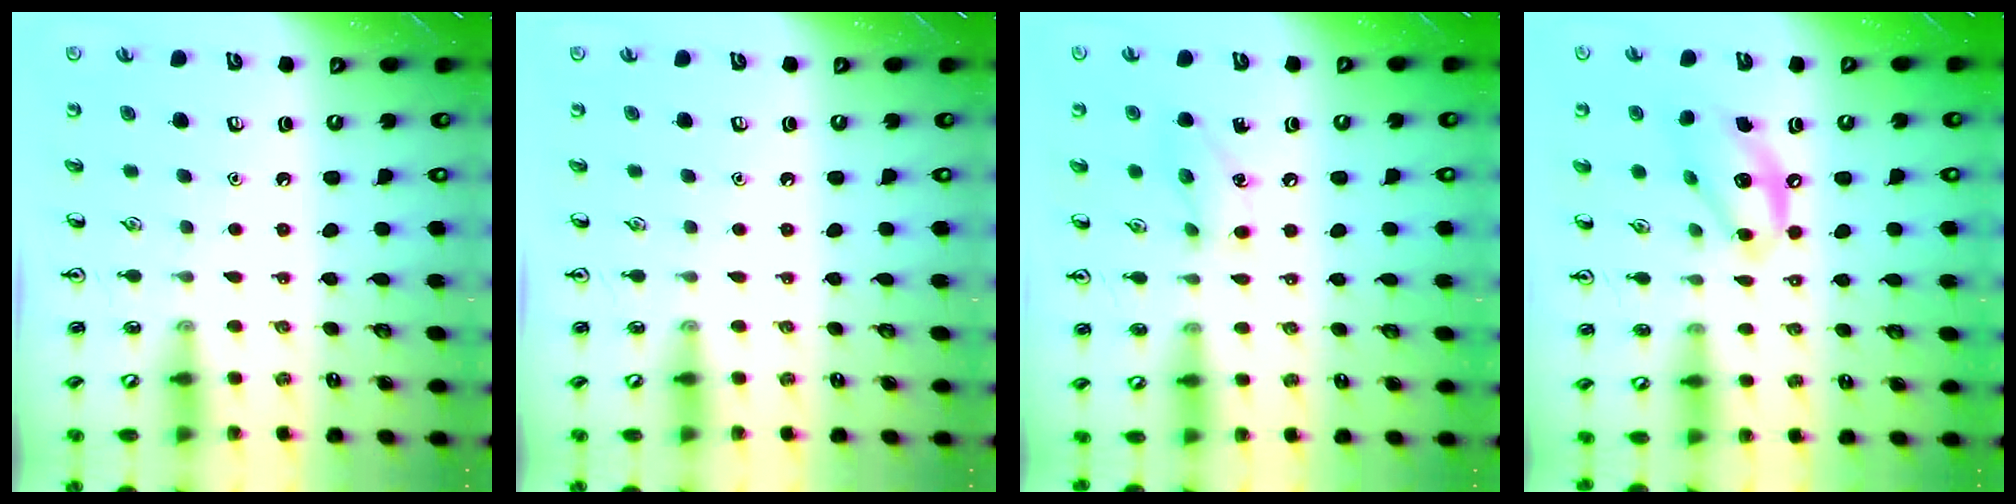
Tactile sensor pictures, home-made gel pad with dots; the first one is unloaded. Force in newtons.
{"total": 0.0}
{"total": 8.8, "press": 8.7, "slide": 1.2}
{"total": 13.1, "press": 12.7, "slide": 3.3}